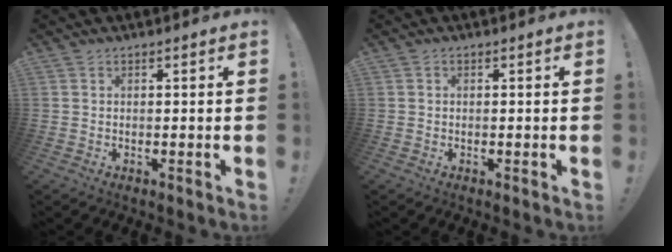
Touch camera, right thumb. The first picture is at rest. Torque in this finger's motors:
{"motor_torque": [-0.24, -0.20, -0.16, 0.08, 0.00]}